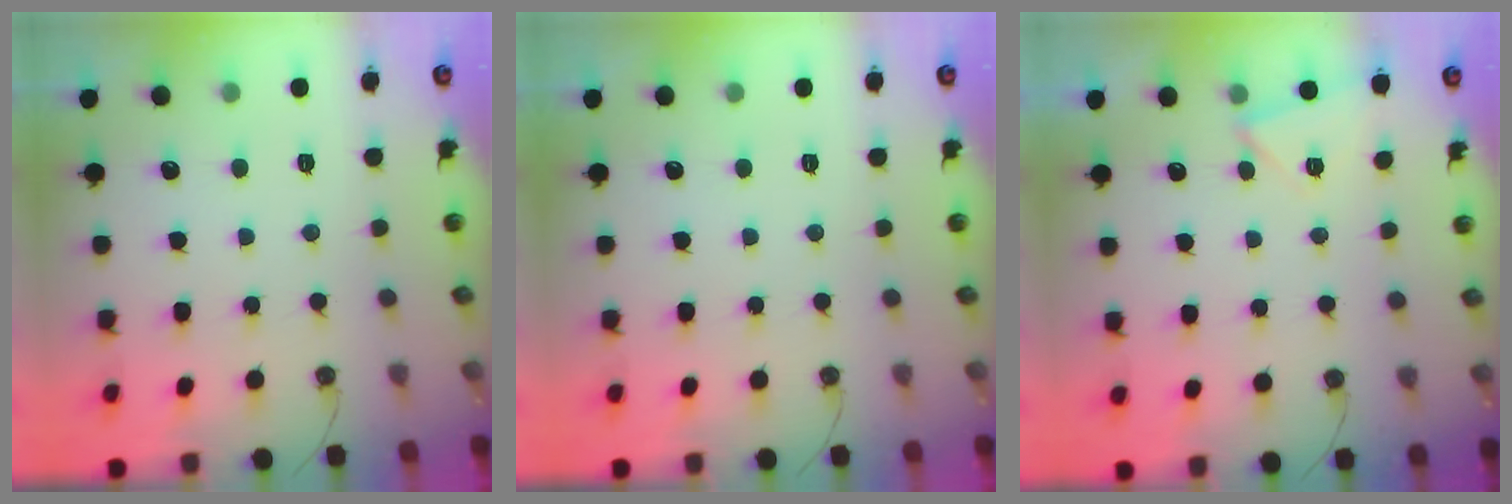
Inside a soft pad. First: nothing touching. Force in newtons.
{"total": 1.5, "press": 0.8, "slide": 1.3}
{"total": 3.4, "press": 2.7, "slide": 2.0}